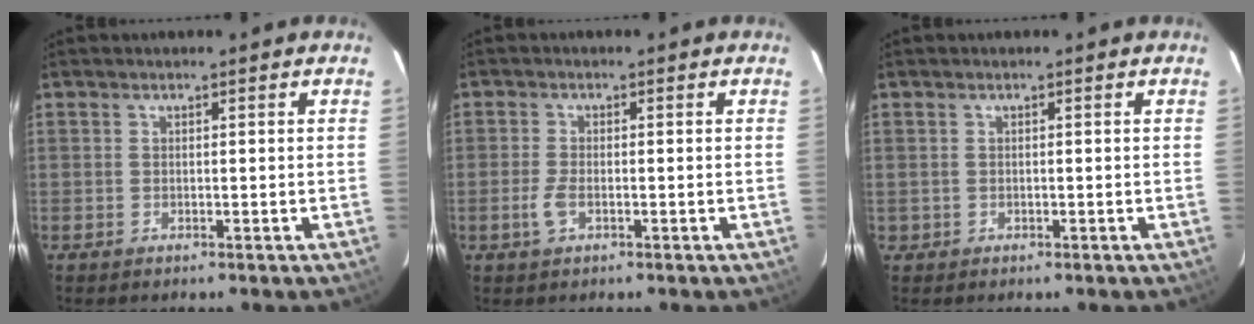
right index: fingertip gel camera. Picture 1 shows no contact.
{"total": 2.9, "force": [-1.1, 1.3, 2.4], "torque": [-0.057, -0.002, -0.023]}
{"total": 1.0, "force": [-0.3, 0.9, -0.1], "torque": [0.003, 0.002, -0.002]}